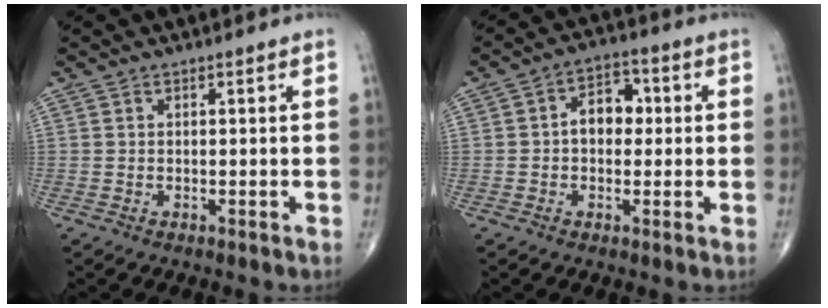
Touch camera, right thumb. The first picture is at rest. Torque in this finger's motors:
{"motor_torque": [1.00, 1.32, 0.81, 0.16, 0.05]}